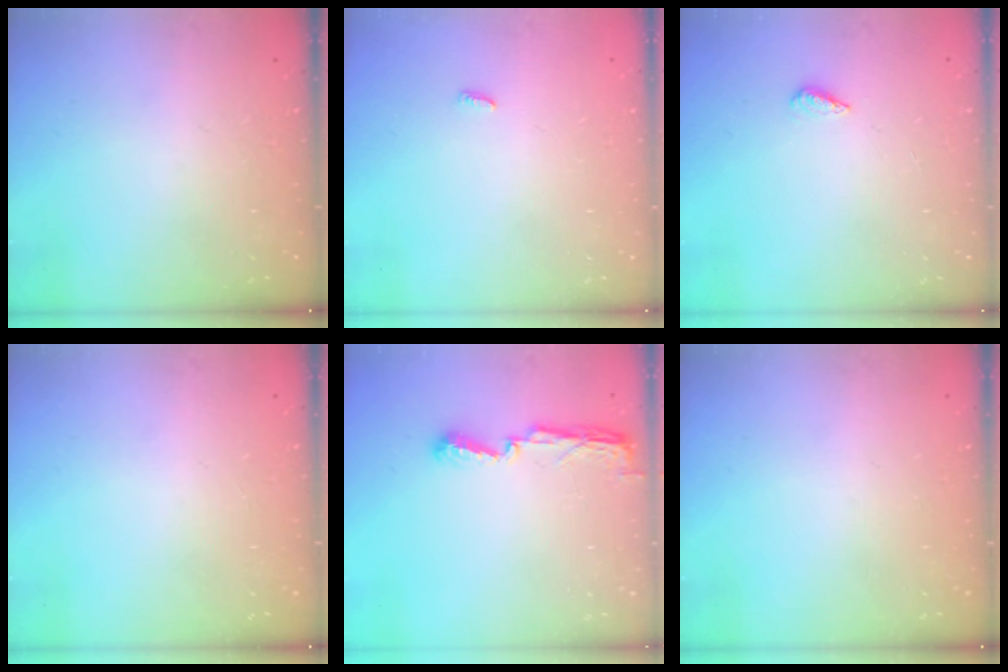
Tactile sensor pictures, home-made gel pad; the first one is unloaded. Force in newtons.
{"total": 2.4, "press": 2.4, "slide": 0.2}
{"total": 2.1, "press": 1.9, "slide": 0.8}
{"total": 0.0}
{"total": 5.8, "press": 5.8, "slide": 0.5}
{"total": 0.0}